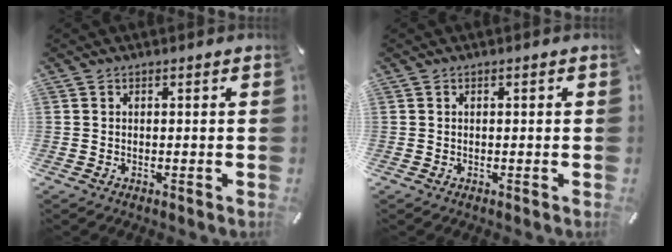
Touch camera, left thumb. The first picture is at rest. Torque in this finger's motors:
{"motor_torque": [-0.01, -0.05, 0.27, 0.00, -0.01]}